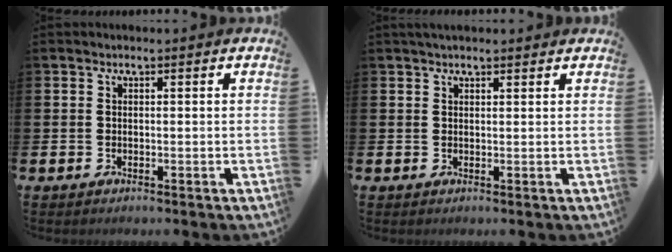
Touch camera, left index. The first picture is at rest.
{"total": 1.6, "force": [1.5, 0.4, 0.6], "torque": [-0.003, 0.001, 0.024]}